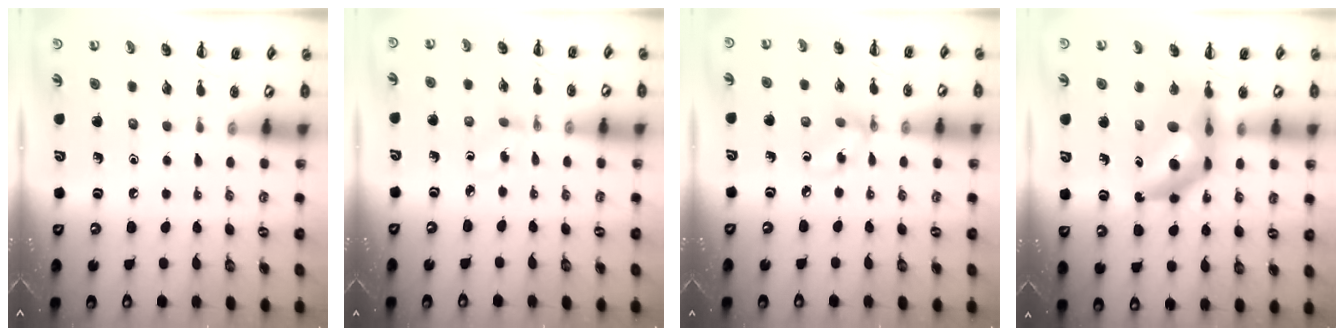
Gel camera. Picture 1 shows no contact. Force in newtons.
{"total": 1.9, "press": 1.6, "slide": 1.0}
{"total": 4.1, "press": 4.1, "slide": 0.5}
{"total": 9.7, "press": 9.1, "slide": 3.3}